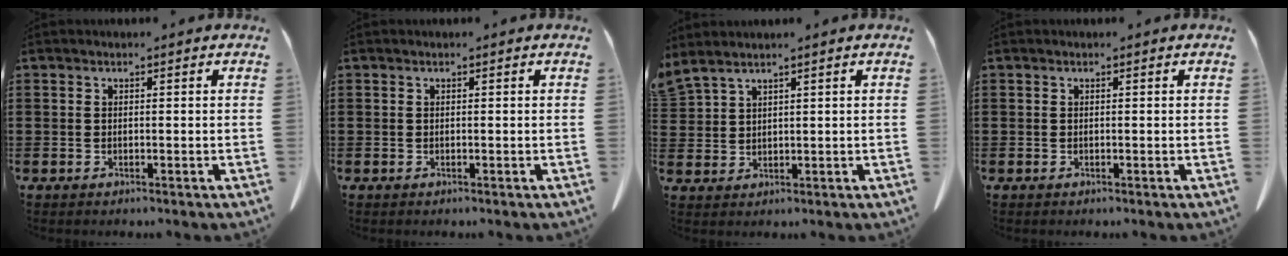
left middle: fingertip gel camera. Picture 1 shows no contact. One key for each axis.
{"total": 0.0}
{"total": 1.9, "fx": 1.8, "fy": 0.0, "fz": 0.6, "tx": -0.017, "ty": -0.001, "tz": 0.035}
{"total": 0.0}